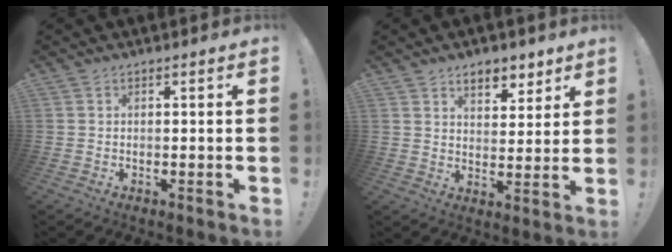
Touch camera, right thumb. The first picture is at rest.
{"total": 7.5, "force": [5.7, 3.9, 3.0], "torque": [-0.031, -0.040, 0.103]}